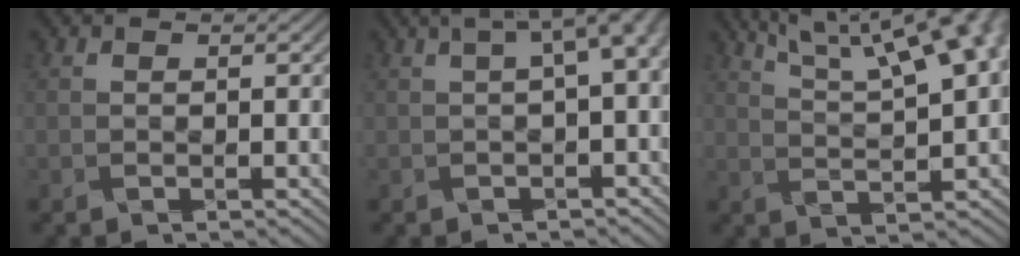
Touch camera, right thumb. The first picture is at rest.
{"total": 5.9, "force": [1.3, 2.0, 5.4], "torque": [-0.061, 0.019, 0.024]}
{"total": 15.6, "force": [8.5, 4.7, 12.2], "torque": [-0.183, 0.042, 0.113]}